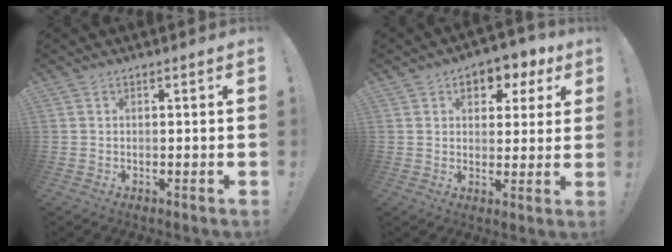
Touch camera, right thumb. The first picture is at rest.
{"total": 6.6, "force": [2.6, 5.0, 3.5], "torque": [-0.037, -0.010, 0.046]}